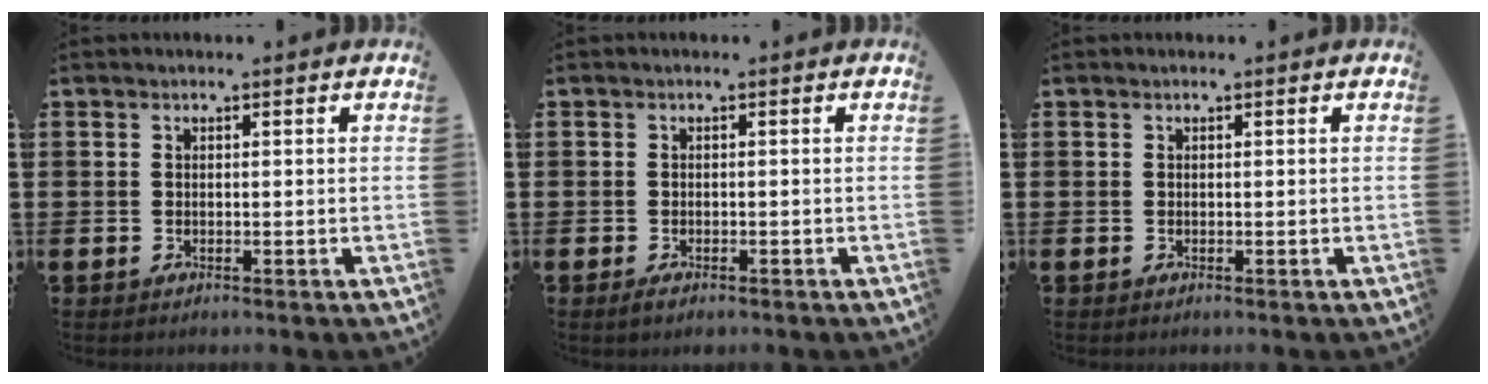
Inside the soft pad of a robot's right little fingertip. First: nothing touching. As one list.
[{"total": 0.9, "force": [-0.5, 0.4, 0.6], "torque": [-0.005, -0.004, -0.012]}, {"total": 0.0}]